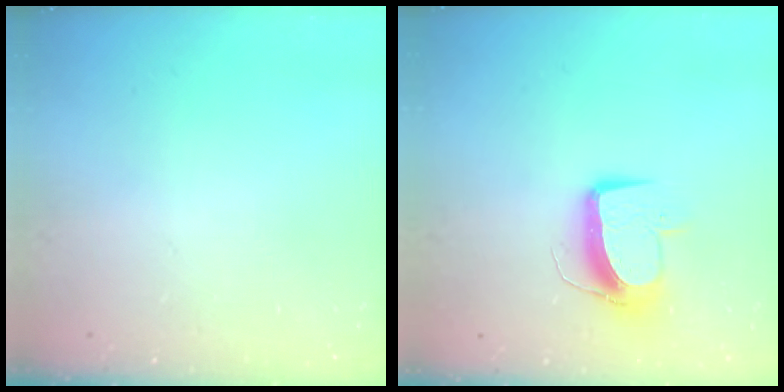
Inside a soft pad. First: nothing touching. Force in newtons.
{"total": 10.0, "press": 9.9, "slide": 0.9}